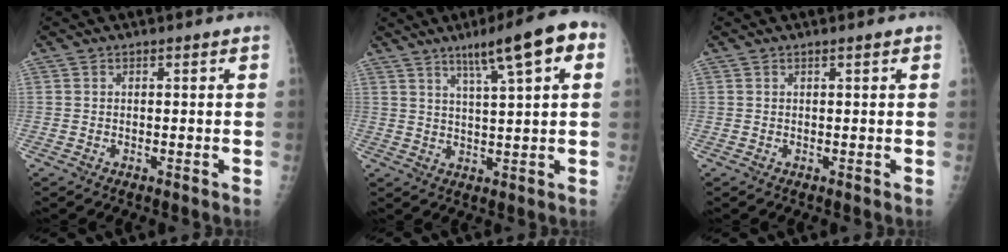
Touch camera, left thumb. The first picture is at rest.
{"total": 11.4, "force": [5.4, 1.7, 10.0], "torque": [-0.144, 0.001, 0.078]}
{"total": 0.6, "force": [0.4, 0.0, 0.5], "torque": [-0.006, 0.001, 0.004]}